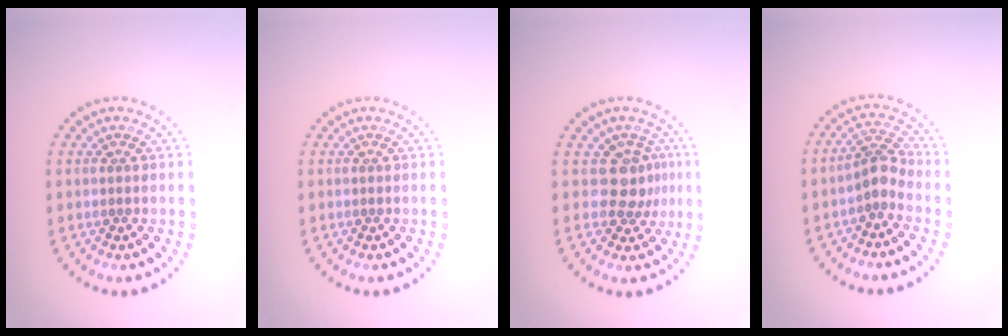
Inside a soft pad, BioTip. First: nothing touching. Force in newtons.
{"total": 0.0}
{"total": 2.7, "press": 2.1, "slide": 1.7}
{"total": 2.4, "press": 1.9, "slide": 1.6}